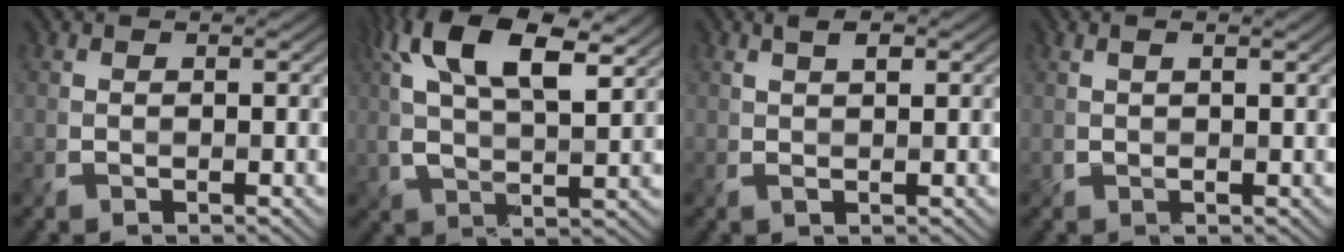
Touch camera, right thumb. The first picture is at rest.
{"total": 13.5, "force": [6.0, 5.3, 10.8], "torque": [-0.225, 0.013, 0.101]}
{"total": 1.9, "force": [0.8, 0.6, 1.7], "torque": [-0.031, 0.004, 0.011]}
{"total": 1.7, "force": [0.7, 0.1, 1.5], "torque": [-0.035, 0.004, 0.012]}